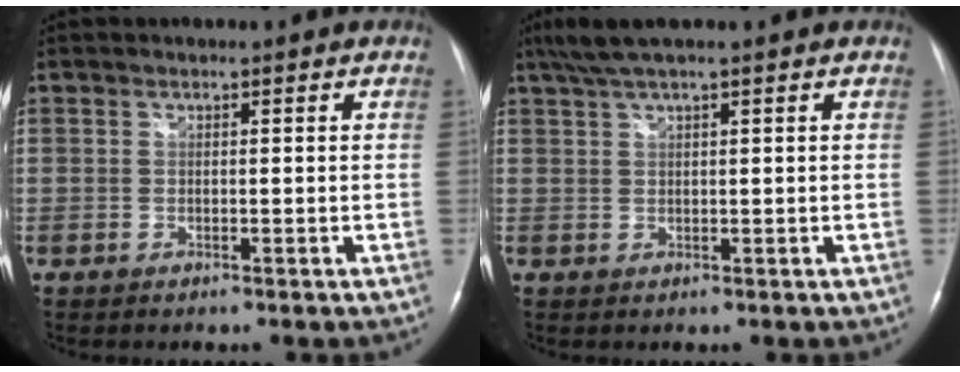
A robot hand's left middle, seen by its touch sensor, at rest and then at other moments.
{"total": 4.8, "force": [3.6, 0.0, 3.1], "torque": [-0.067, 0.028, 0.070]}